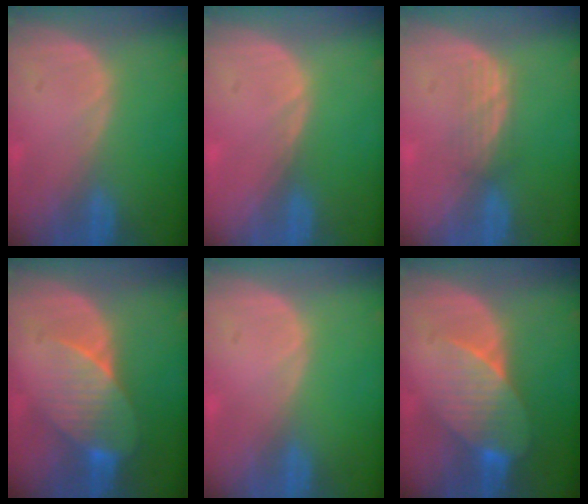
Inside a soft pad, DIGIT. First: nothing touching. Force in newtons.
{"total": 0.6, "press": 0.4, "slide": 0.4}
{"total": 2.8, "press": 2.6, "slide": 1.0}
{"total": 7.9, "press": 7.2, "slide": 3.2}
{"total": 0.0}
{"total": 8.0, "press": 7.2, "slide": 3.4}